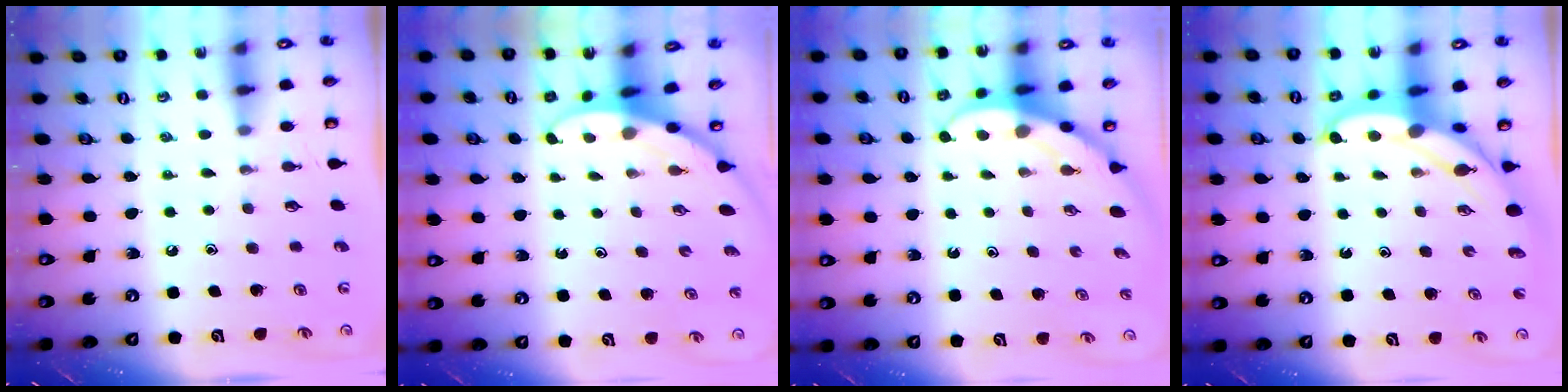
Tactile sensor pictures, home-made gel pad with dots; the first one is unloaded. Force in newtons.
{"total": 3.3, "press": 3.3, "slide": 0.1}
{"total": 4.0, "press": 4.0, "slide": 0.4}
{"total": 6.4, "press": 6.3, "slide": 0.8}